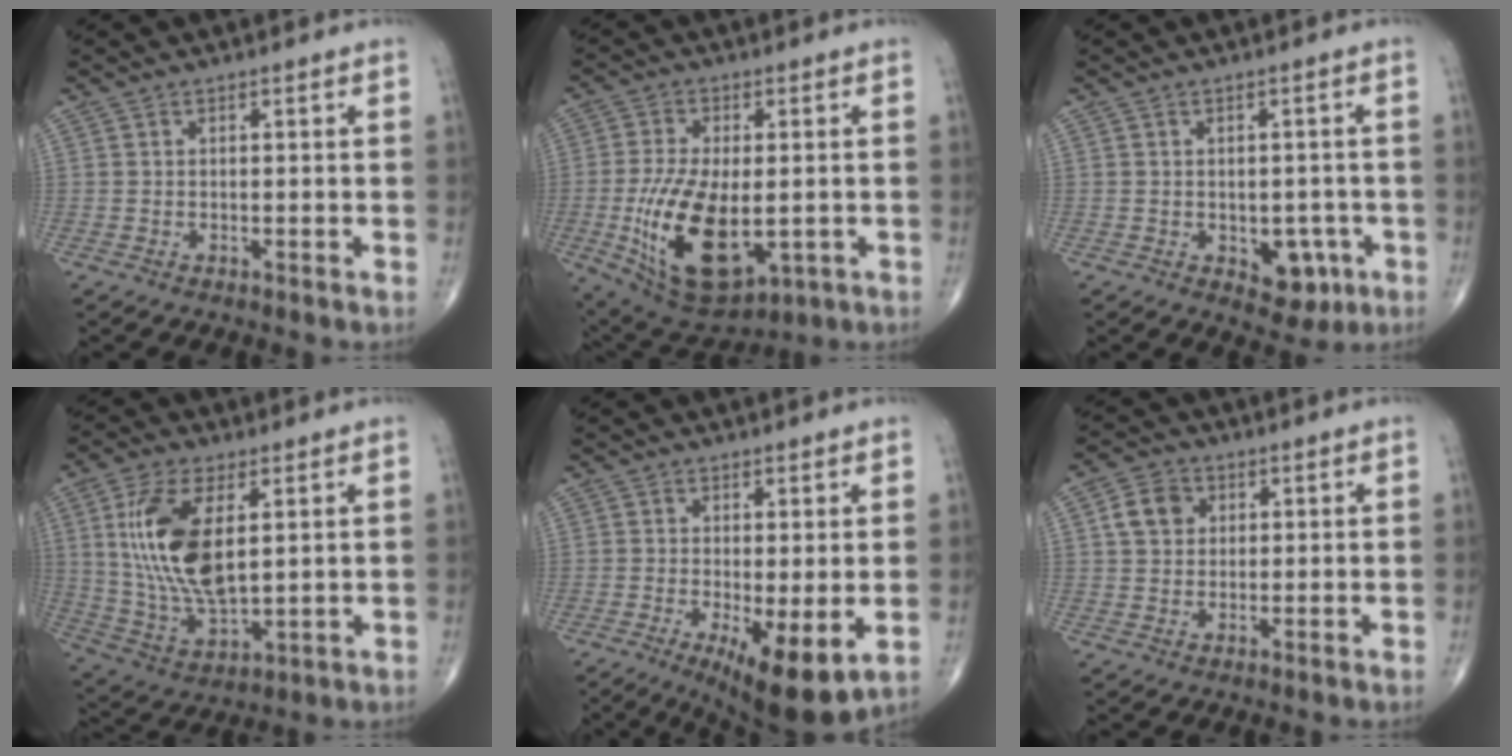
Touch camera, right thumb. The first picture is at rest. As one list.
[{"total": 17.9, "force": [-3.3, 9.2, 15.0], "torque": [-0.281, -0.014, -0.033]}, {"total": 6.4, "force": [-2.2, 4.1, 4.4], "torque": [-0.022, 0.007, -0.019]}, {"total": 16.3, "force": [3.8, 7.6, 13.9], "torque": [-0.275, -0.020, 0.083]}, {"total": 9.9, "force": [-2.4, 3.0, 9.1], "torque": [-0.144, -0.025, -0.030]}, {"total": 5.6, "force": [1.5, 4.6, 2.8], "torque": [-0.036, 0.003, 0.022]}]